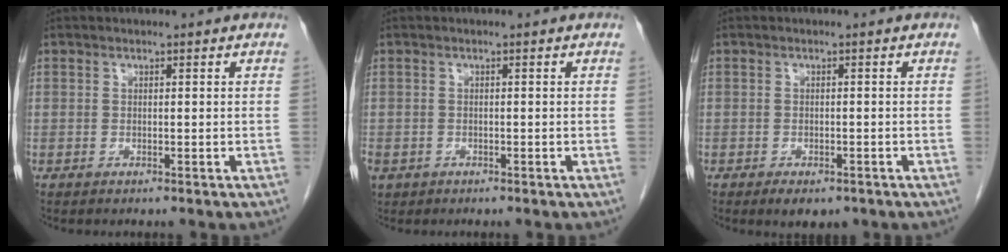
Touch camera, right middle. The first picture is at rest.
{"total": 3.2, "force": [-1.7, 2.4, 1.2], "torque": [-0.036, -0.006, -0.027]}
{"total": 3.8, "force": [-2.6, 1.9, 2.1], "torque": [-0.025, -0.003, -0.032]}